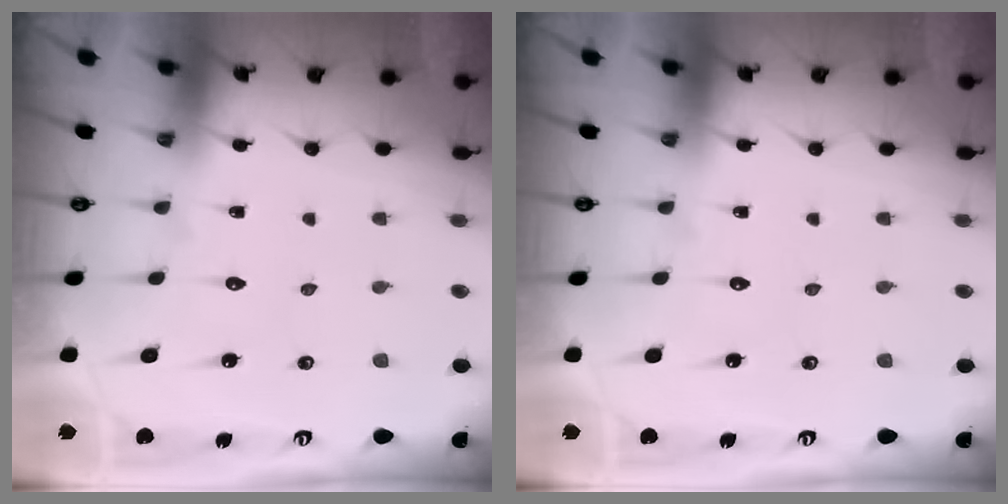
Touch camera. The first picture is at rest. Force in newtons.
{"total": 0.0}